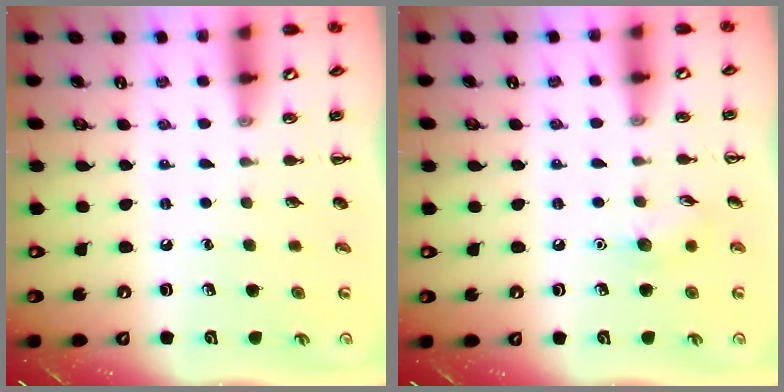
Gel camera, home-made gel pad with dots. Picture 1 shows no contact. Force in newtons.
{"total": 6.7, "press": 6.5, "slide": 1.6}